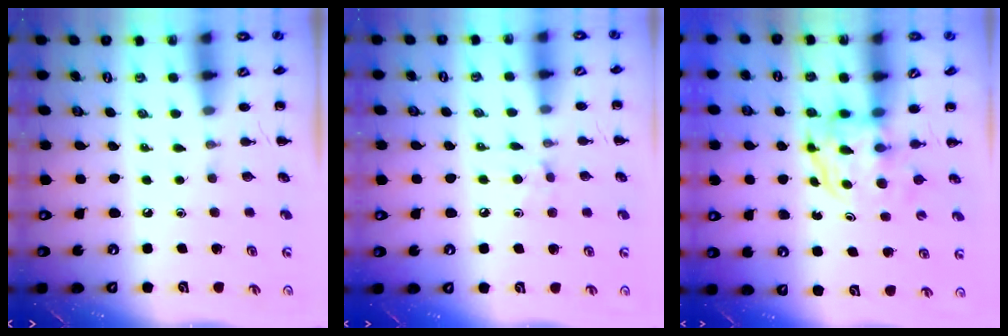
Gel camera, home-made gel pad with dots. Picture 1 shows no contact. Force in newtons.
{"total": 5.3, "press": 5.1, "slide": 1.3}
{"total": 3.9, "press": 3.9, "slide": 0.3}